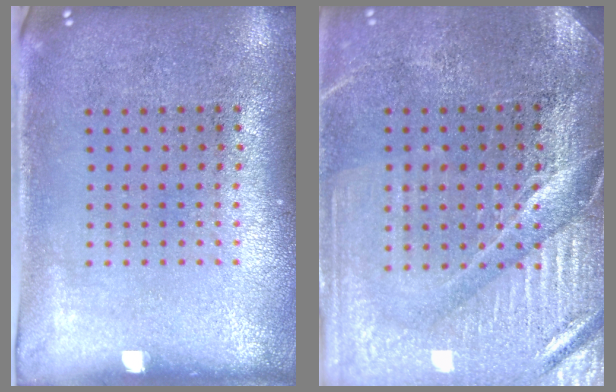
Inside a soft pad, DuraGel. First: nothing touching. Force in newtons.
{"total": 4.0, "press": 3.8, "slide": 1.5}